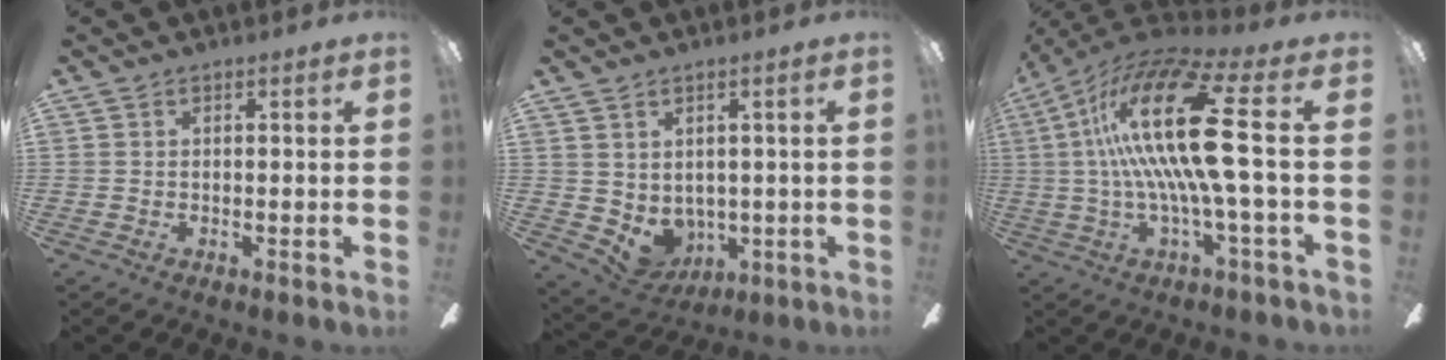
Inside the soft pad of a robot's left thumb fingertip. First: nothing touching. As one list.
[{"total": 5.0, "force": [1.6, 4.3, 1.9], "torque": [-0.061, -0.015, 0.038]}, {"total": 22.2, "force": [3.8, 3.6, 21.6], "torque": [-0.441, -0.025, 0.045]}]